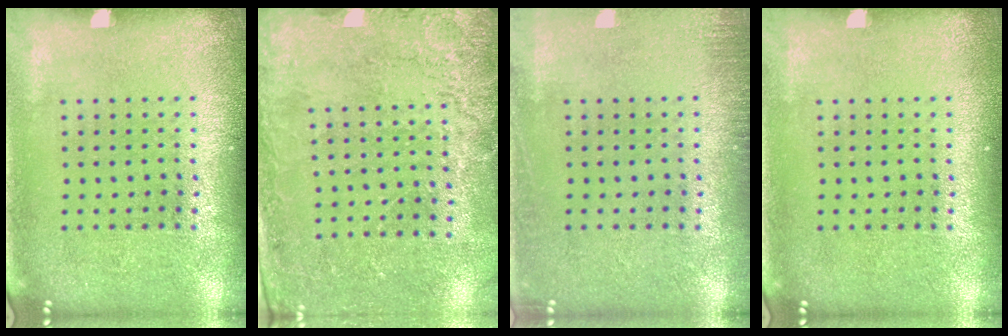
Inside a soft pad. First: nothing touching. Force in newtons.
{"total": 2.5, "press": 2.3, "slide": 0.8}
{"total": 1.3, "press": 1.3, "slide": 0.3}
{"total": 0.0}